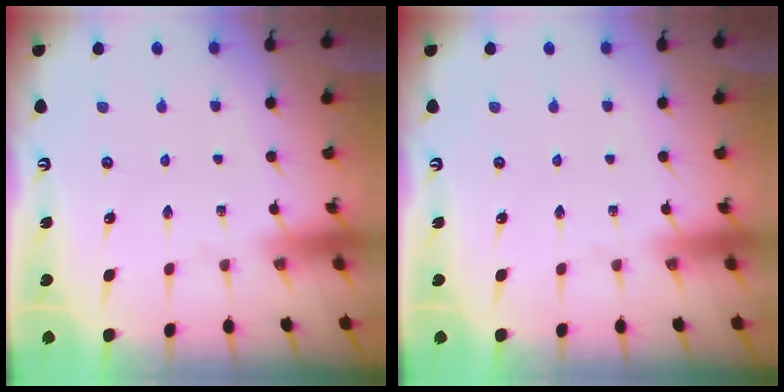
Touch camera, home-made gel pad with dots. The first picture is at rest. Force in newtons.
{"total": 0.0}